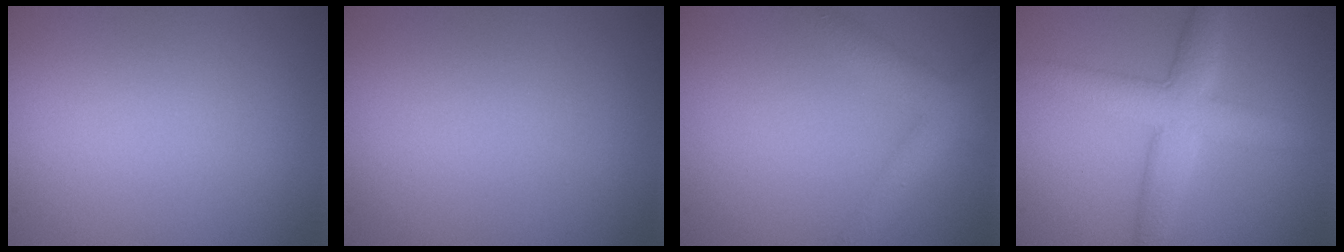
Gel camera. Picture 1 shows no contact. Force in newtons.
{"total": 0.0}
{"total": 4.1, "press": 4.1, "slide": 0.3}
{"total": 5.0, "press": 5.0, "slide": 0.3}